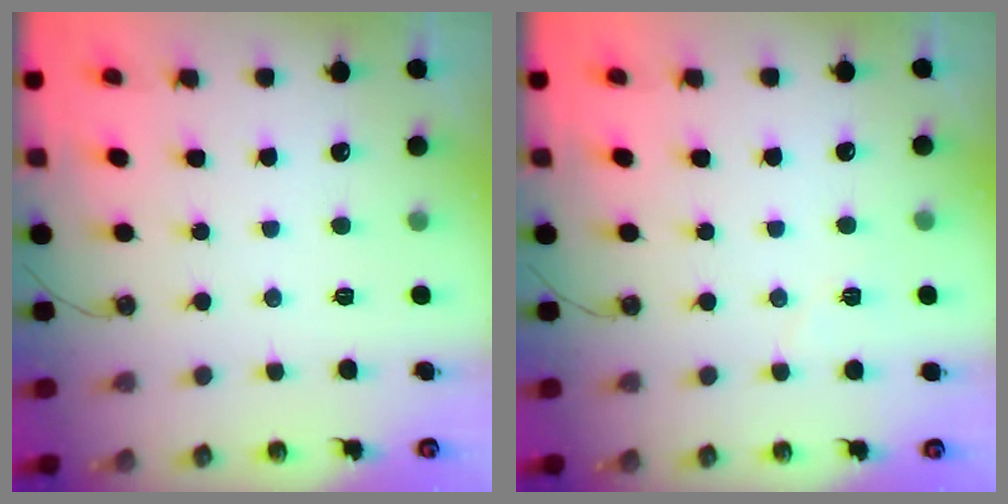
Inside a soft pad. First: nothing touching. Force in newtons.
{"total": 3.9, "press": 3.7, "slide": 1.3}